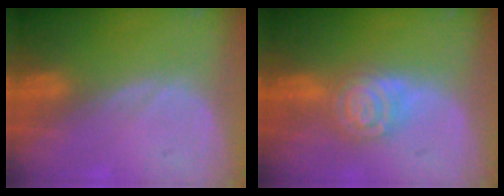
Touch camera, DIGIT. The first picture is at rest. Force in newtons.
{"total": 6.2, "press": 6.2, "slide": 0.4}